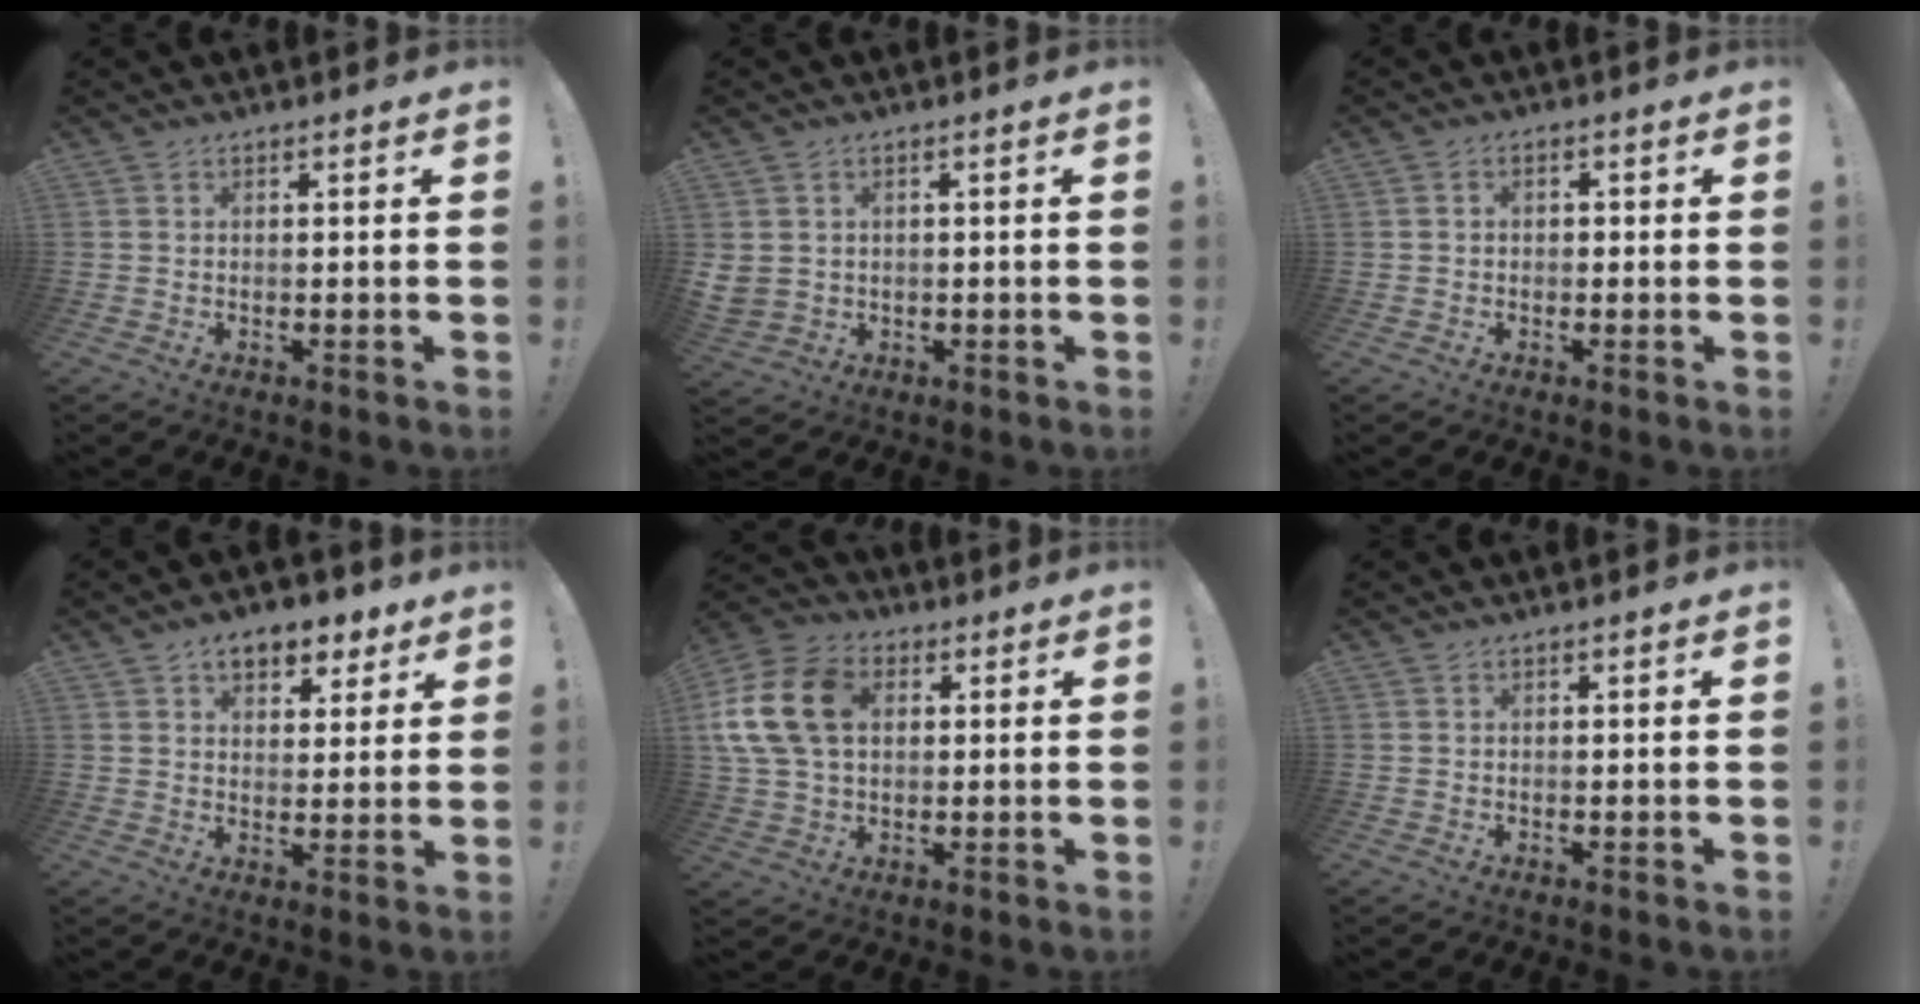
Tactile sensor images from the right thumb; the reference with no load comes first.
{"total": 3.7, "force": [1.0, 3.4, 1.1], "torque": [-0.030, -0.006, 0.018]}
{"total": 1.7, "force": [-0.9, 1.2, 0.8], "torque": [-0.011, 0.005, -0.017]}
{"total": 8.5, "force": [5.5, 4.9, 4.2], "torque": [-0.048, -0.029, 0.098]}
{"total": 17.7, "force": [3.8, 12.7, 11.7], "torque": [-0.223, 0.002, 0.072]}
{"total": 0.0}